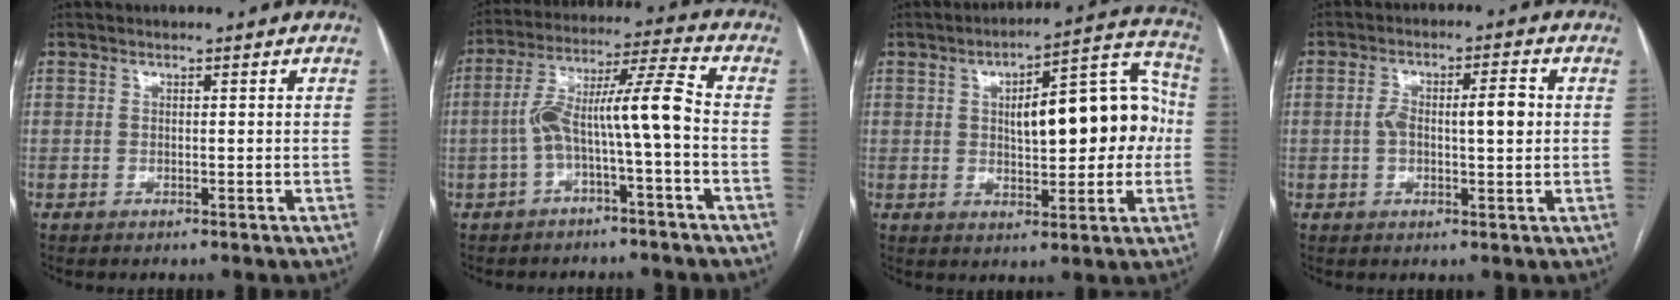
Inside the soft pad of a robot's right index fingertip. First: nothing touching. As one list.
[{"total": 10.2, "force": [-2.2, 0.2, 10.0], "torque": [-0.179, 0.043, -0.040]}, {"total": 15.7, "force": [1.0, 5.5, 14.6], "torque": [-0.194, 0.046, 0.022]}, {"total": 6.6, "force": [0.4, 1.9, 6.3], "torque": [-0.116, 0.017, 0.008]}]